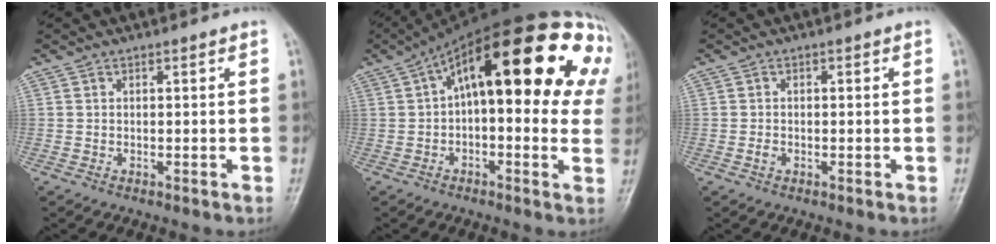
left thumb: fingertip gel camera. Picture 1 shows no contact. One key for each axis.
{"total": 28.2, "fx": 8.3, "fy": 11.8, "fz": 24.2, "tx": -0.312, "ty": 0.069, "tz": 0.113}
{"total": 1.1, "fx": -0.4, "fy": 0.8, "fz": 0.6, "tx": -0.009, "ty": 0.001, "tz": -0.009}